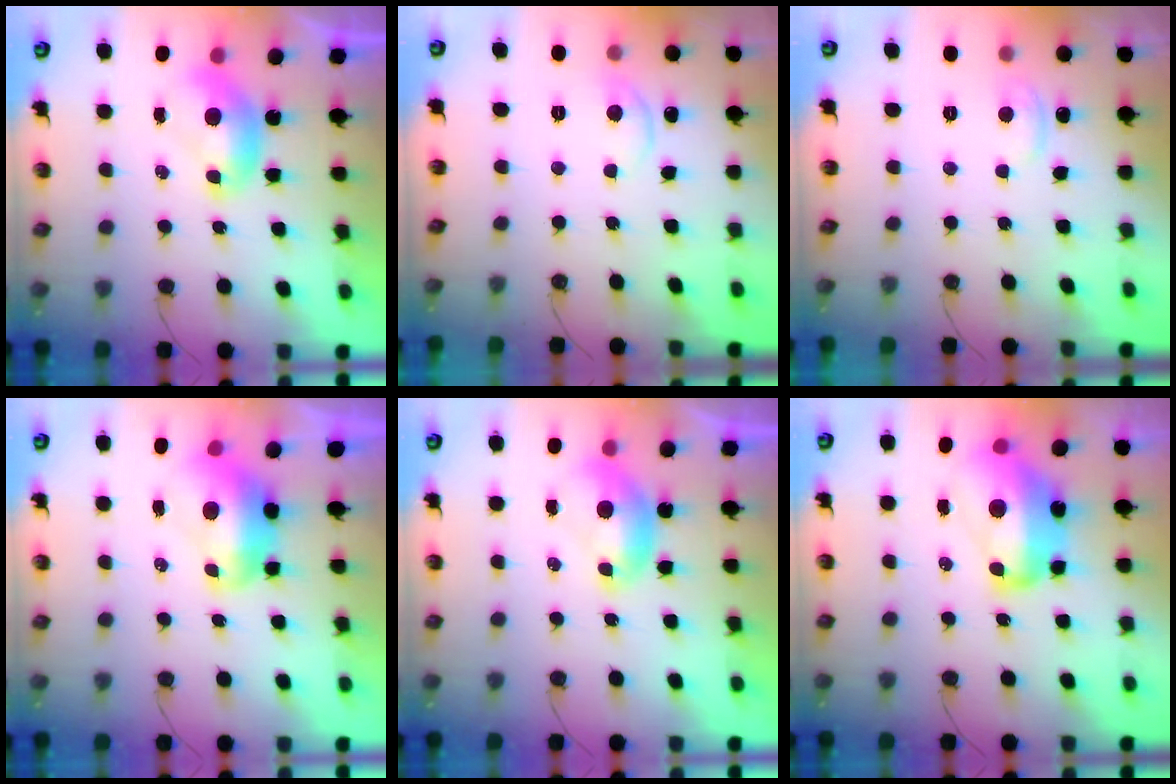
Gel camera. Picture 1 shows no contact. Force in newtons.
{"total": 1.9, "press": 1.7, "slide": 0.7}
{"total": 2.1, "press": 2.0, "slide": 0.5}
{"total": 2.4, "press": 2.2, "slide": 0.8}
{"total": 0.0}
{"total": 10.2, "press": 10.1, "slide": 1.2}